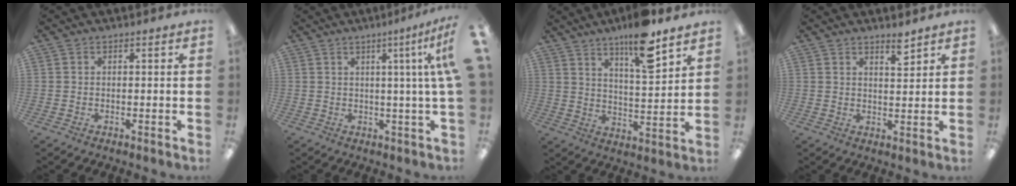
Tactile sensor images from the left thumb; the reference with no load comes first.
{"total": 6.5, "force": [1.8, -0.5, 6.3], "torque": [-0.093, -0.013, 0.025]}
{"total": 12.9, "force": [9.6, 2.8, 8.2], "torque": [-0.126, -0.056, 0.159]}
{"total": 4.0, "force": [3.4, 0.7, 2.0], "torque": [-0.024, -0.022, 0.054]}